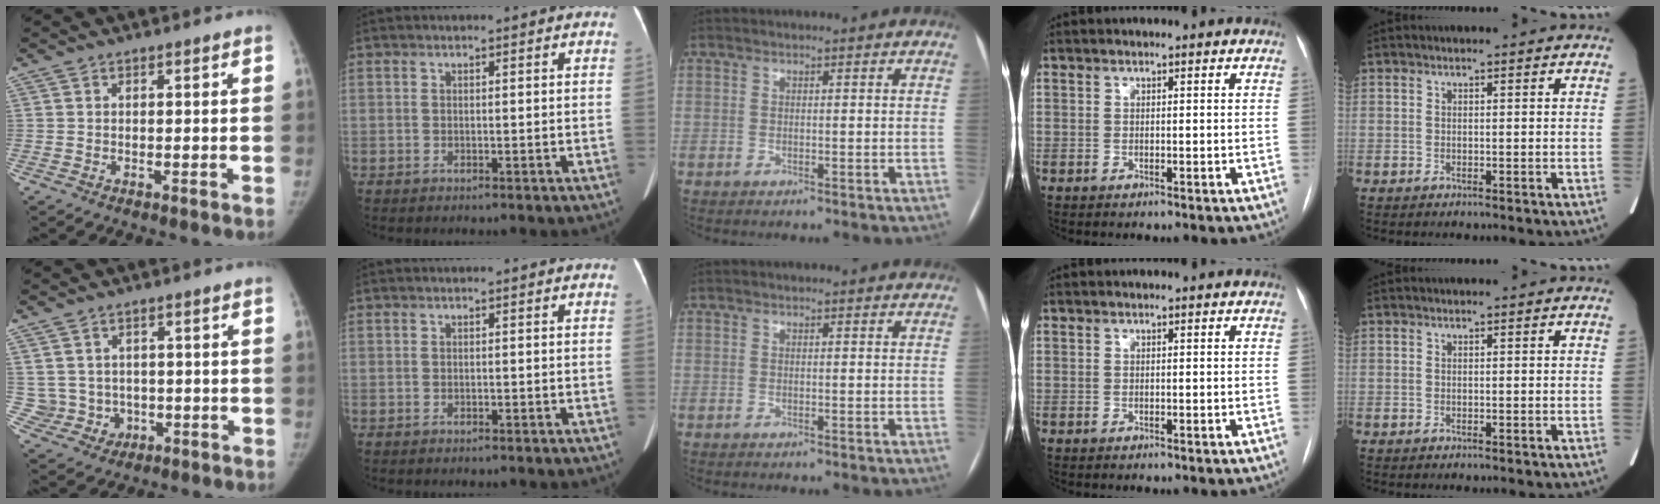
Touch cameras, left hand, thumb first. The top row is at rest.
{"thumb": {"total": 6.0, "force": [0.2, 5.8, 1.4], "torque": [-0.004, 0.008, 0.020]}, "middle": {"total": 2.9, "force": [2.8, 0.7, 0.6], "torque": [-0.009, 0.022, 0.024]}}